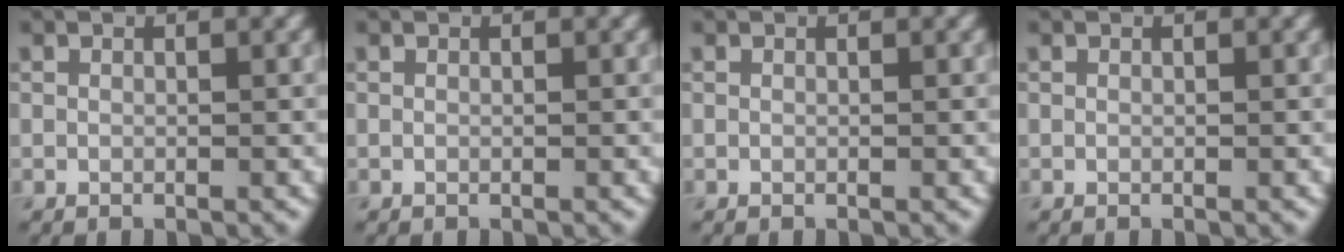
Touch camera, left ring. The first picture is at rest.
{"total": 0.0}
{"total": 0.0}
{"total": 0.0}